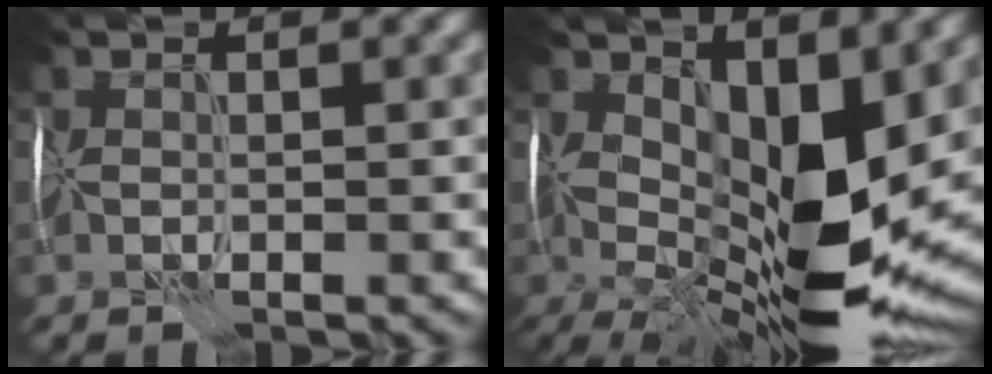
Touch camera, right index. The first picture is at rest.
{"total": 13.4, "force": [2.1, 6.2, 11.7], "torque": [-0.210, -0.020, 0.042]}